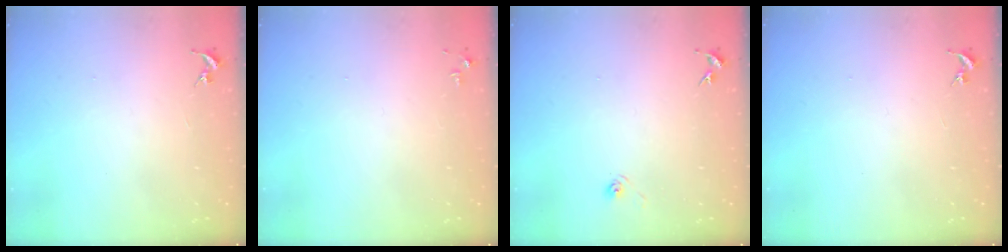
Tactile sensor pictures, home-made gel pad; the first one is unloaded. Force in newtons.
{"total": 2.8, "press": 2.8, "slide": 0.4}
{"total": 3.2, "press": 2.7, "slide": 1.7}
{"total": 0.0}